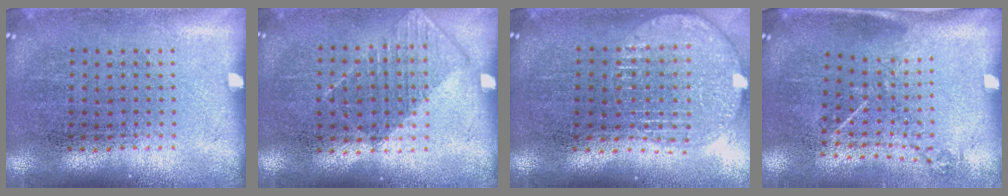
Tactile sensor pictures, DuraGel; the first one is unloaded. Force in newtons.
{"total": 0.8, "press": 0.7, "slide": 0.4}
{"total": 1.7, "press": 1.5, "slide": 0.9}
{"total": 1.2, "press": 0.9, "slide": 0.8}